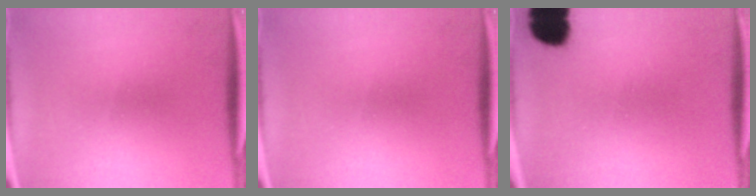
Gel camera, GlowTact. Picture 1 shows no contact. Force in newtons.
{"total": 0.0}
{"total": 8.3}